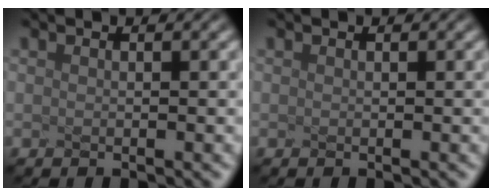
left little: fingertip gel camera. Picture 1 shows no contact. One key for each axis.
{"total": 0.0}